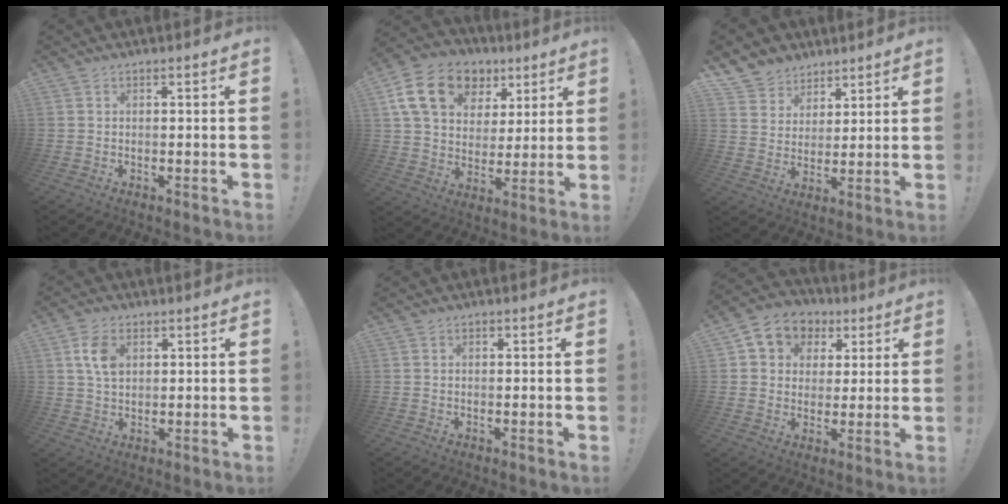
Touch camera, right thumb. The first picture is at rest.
{"total": 18.8, "force": [8.3, 13.5, 10.1], "torque": [-0.156, -0.027, 0.160]}
{"total": 7.8, "force": [5.6, 5.5, 0.4], "torque": [-0.019, -0.049, 0.114]}
{"total": 7.2, "force": [2.2, 4.8, 5.0], "torque": [-0.090, 0.004, 0.041]}
{"total": 0.6, "force": [0.0, 0.6, 0.1], "torque": [-0.003, 0.004, -0.001]}
{"total": 8.8, "force": [3.1, 7.7, 2.9], "torque": [-0.046, -0.012, 0.065]}